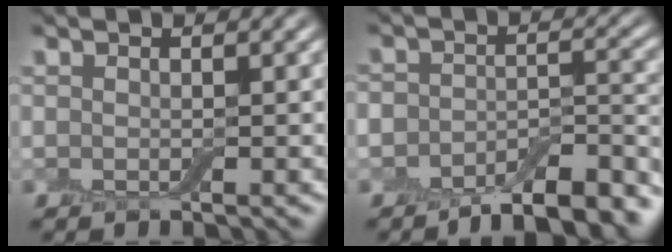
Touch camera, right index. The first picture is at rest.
{"total": 8.4, "force": [-6.6, 2.8, 4.3], "torque": [-0.047, -0.002, -0.105]}